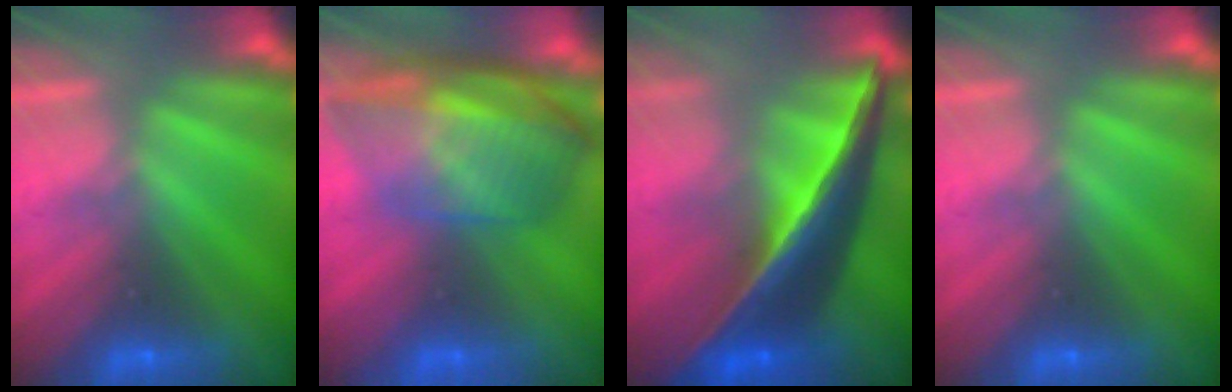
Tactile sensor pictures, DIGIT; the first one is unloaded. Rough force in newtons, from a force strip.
{"total": 7.3}
{"total": 6.9}
{"total": 0.0}